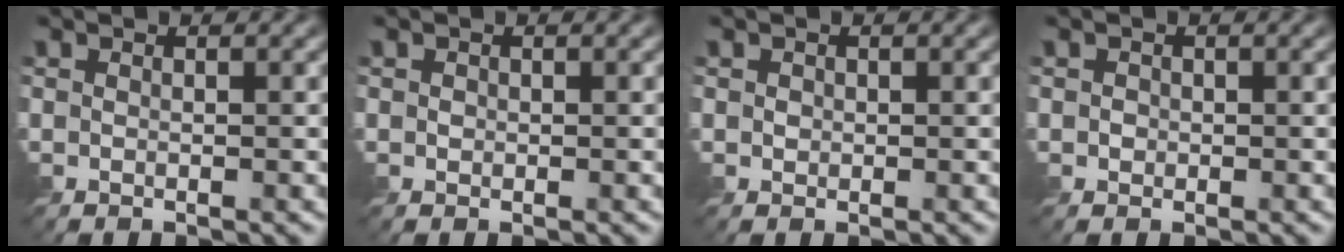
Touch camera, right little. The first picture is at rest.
{"total": 0.5, "force": [0.1, 0.5, 0.1], "torque": [-0.001, -0.002, 0.002]}
{"total": 0.6, "force": [0.1, 0.6, 0.1], "torque": [-0.002, -0.001, 0.002]}
{"total": 0.8, "force": [-0.1, 0.8, 0.1], "torque": [0.000, -0.003, -0.002]}